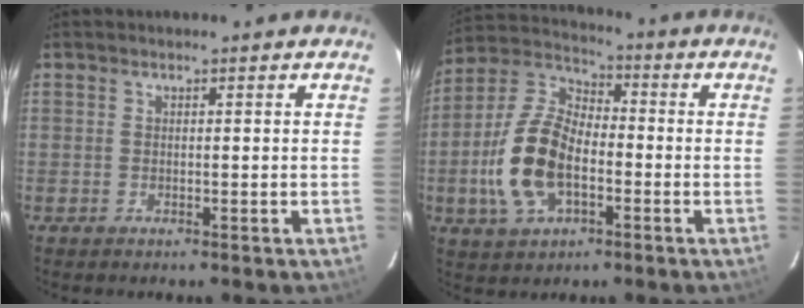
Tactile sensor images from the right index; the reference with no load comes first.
{"total": 14.4, "force": [-3.9, 8.0, 11.3], "torque": [-0.246, 0.010, -0.073]}